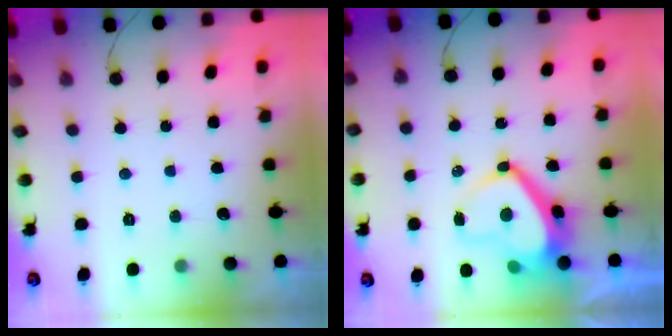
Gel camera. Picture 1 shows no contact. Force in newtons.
{"total": 10.0, "press": 9.9, "slide": 1.4}